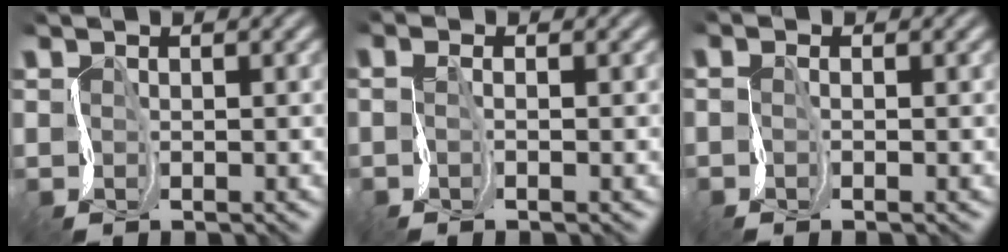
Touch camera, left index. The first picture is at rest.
{"total": 1.3, "force": [-0.3, 0.3, 1.2], "torque": [-0.022, -0.005, -0.011]}
{"total": 1.1, "force": [-0.4, 0.3, 0.9], "torque": [-0.018, -0.006, -0.012]}